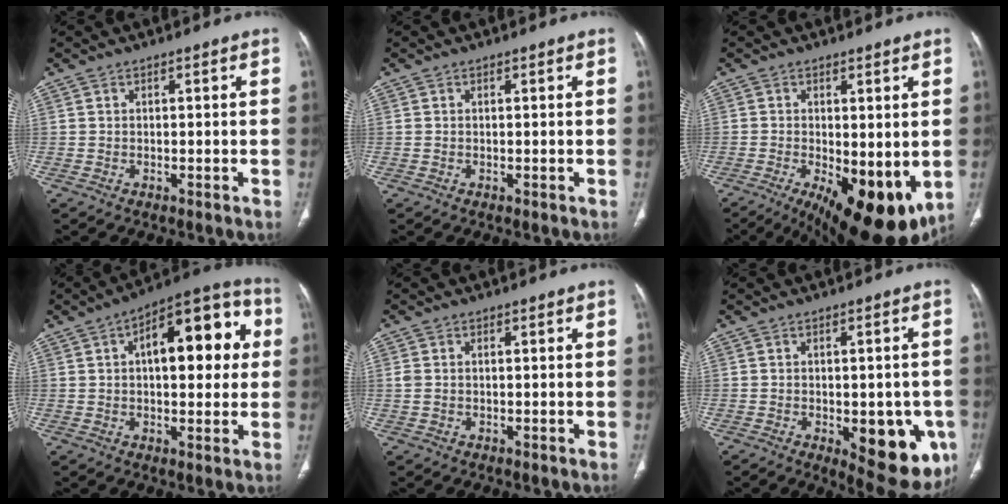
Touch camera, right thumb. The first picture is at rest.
{"total": 0.0}
{"total": 16.7, "force": [-4.6, 7.3, 14.3], "torque": [-0.188, -0.029, -0.049]}
{"total": 18.1, "force": [3.7, 8.5, 15.6], "torque": [-0.169, 0.027, 0.044]}
{"total": 1.7, "force": [0.1, 1.2, 1.3], "torque": [-0.043, 0.010, 0.003]}
{"total": 15.0, "force": [-4.5, 7.1, 12.4], "torque": [-0.123, -0.004, -0.035]}